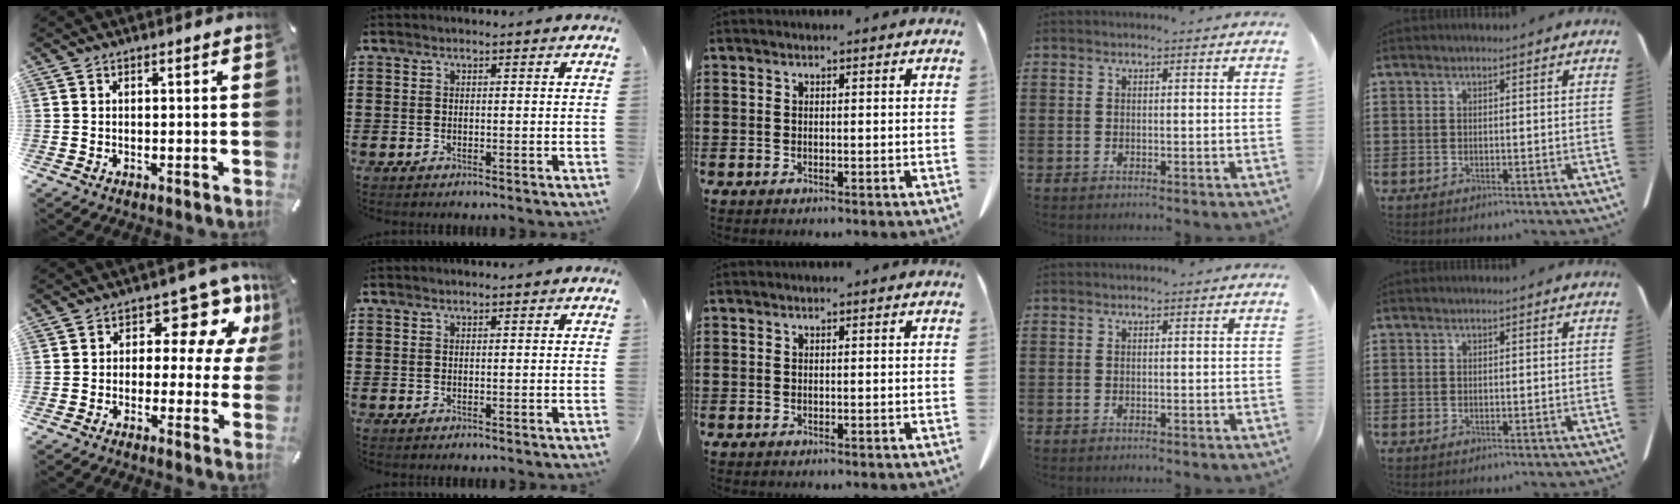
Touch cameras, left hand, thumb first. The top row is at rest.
{"thumb": {"total": 11.6, "force": [4.7, 6.9, 8.0], "torque": [-0.105, -0.027, 0.080]}}